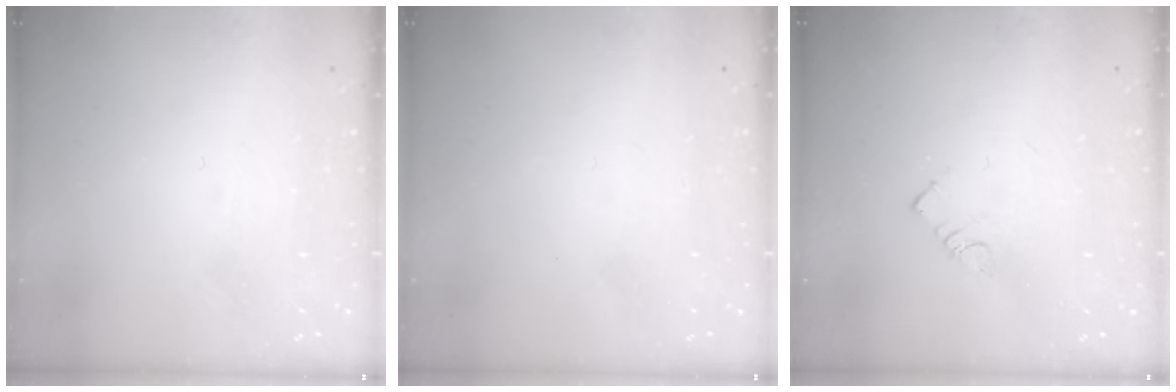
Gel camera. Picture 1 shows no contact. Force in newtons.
{"total": 1.5, "press": 1.5, "slide": 0.1}
{"total": 3.6, "press": 3.6, "slide": 0.2}